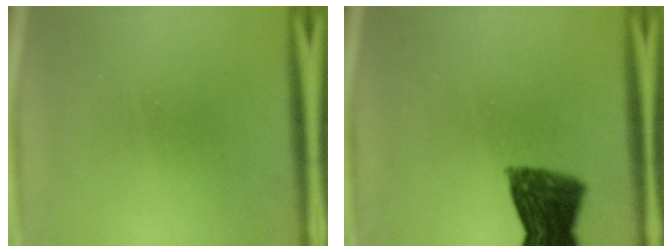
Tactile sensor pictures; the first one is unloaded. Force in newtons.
{"total": 9.9}